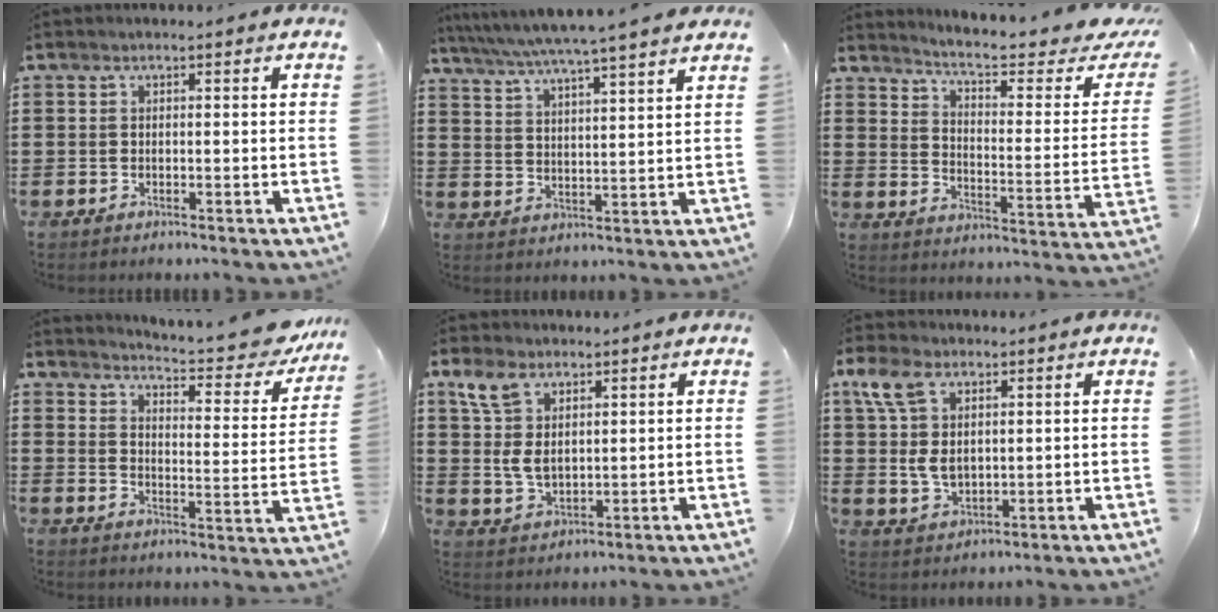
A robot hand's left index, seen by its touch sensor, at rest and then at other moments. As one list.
[{"total": 5.5, "force": [4.9, -1.0, 2.4], "torque": [-0.065, -0.034, 0.081]}, {"total": 5.1, "force": [4.0, 0.1, 3.2], "torque": [-0.072, -0.035, 0.058]}, {"total": 5.5, "force": [5.1, 0.0, 2.1], "torque": [-0.043, -0.052, 0.079]}, {"total": 6.6, "force": [2.7, 4.2, 4.4], "torque": [-0.105, 0.012, 0.047]}, {"total": 7.6, "force": [2.6, 4.7, 5.3], "torque": [-0.138, 0.008, 0.044]}]